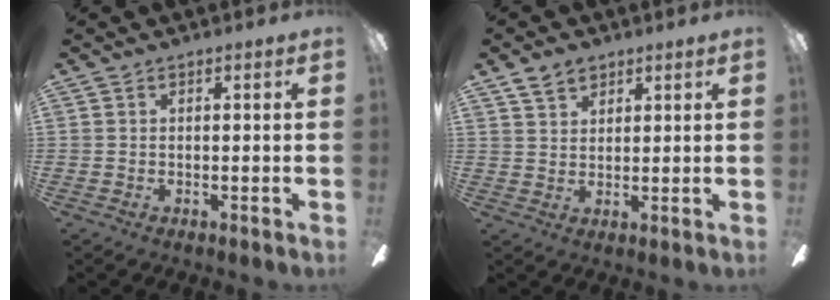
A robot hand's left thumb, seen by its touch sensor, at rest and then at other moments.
{"total": 5.2, "force": [3.8, 3.1, 1.7], "torque": [-0.029, -0.007, 0.070]}